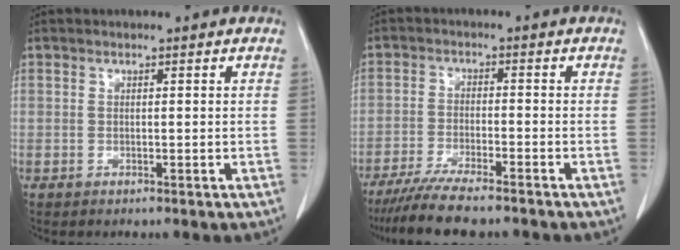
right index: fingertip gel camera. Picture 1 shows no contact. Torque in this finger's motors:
{"motor_torque": [0.78, -0.85, 0.24, 0.05]}